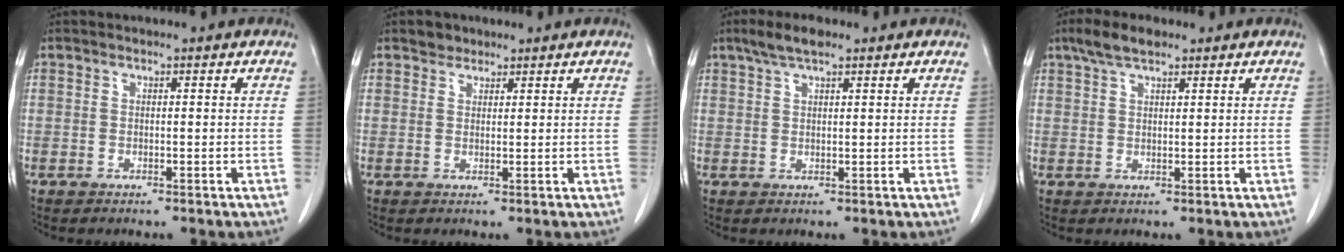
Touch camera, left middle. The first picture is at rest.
{"total": 1.8, "force": [1.4, 1.2, 0.1], "torque": [0.000, 0.002, 0.021]}
{"total": 4.1, "force": [2.9, 1.0, 2.7], "torque": [-0.059, 0.013, 0.056]}
{"total": 4.4, "force": [3.2, 1.4, 2.7], "torque": [-0.063, 0.014, 0.061]}